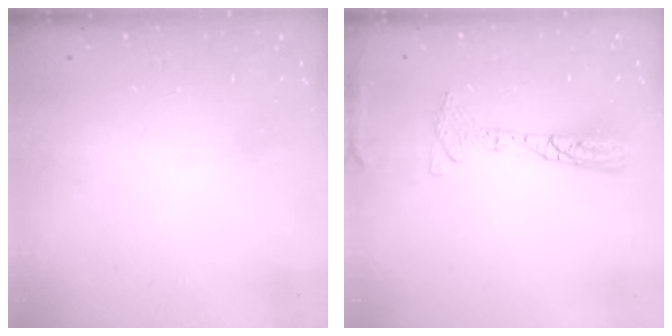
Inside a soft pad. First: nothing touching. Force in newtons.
{"total": 10.6, "press": 10.4, "slide": 2.2}